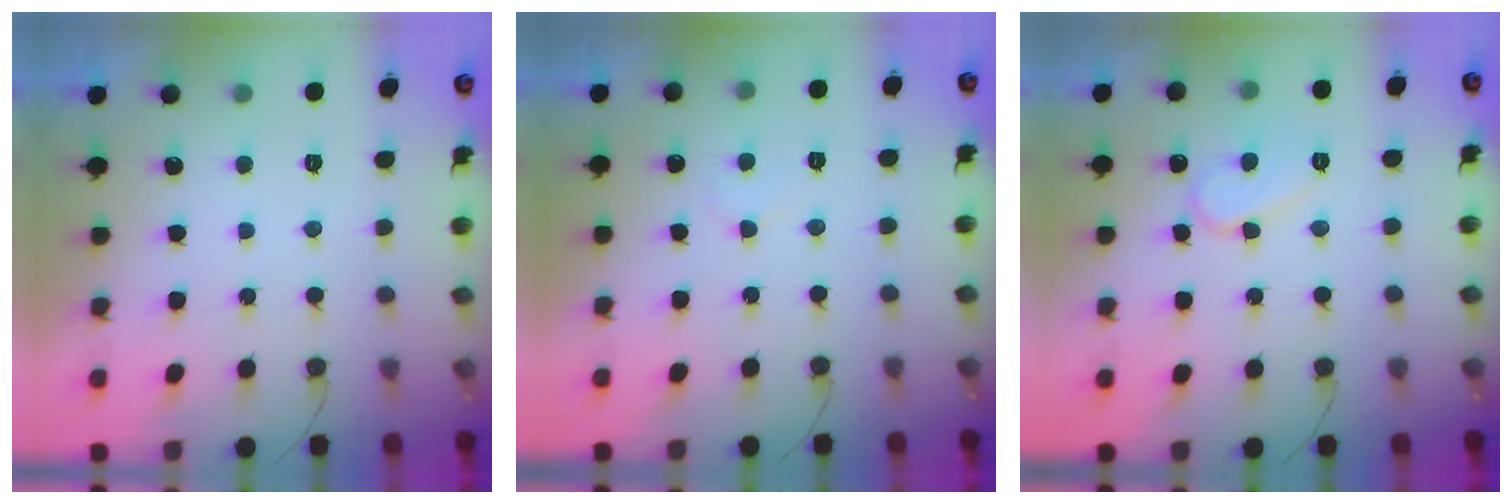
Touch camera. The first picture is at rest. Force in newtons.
{"total": 4.2, "press": 4.2, "slide": 0.3}
{"total": 8.0, "press": 8.0, "slide": 0.8}